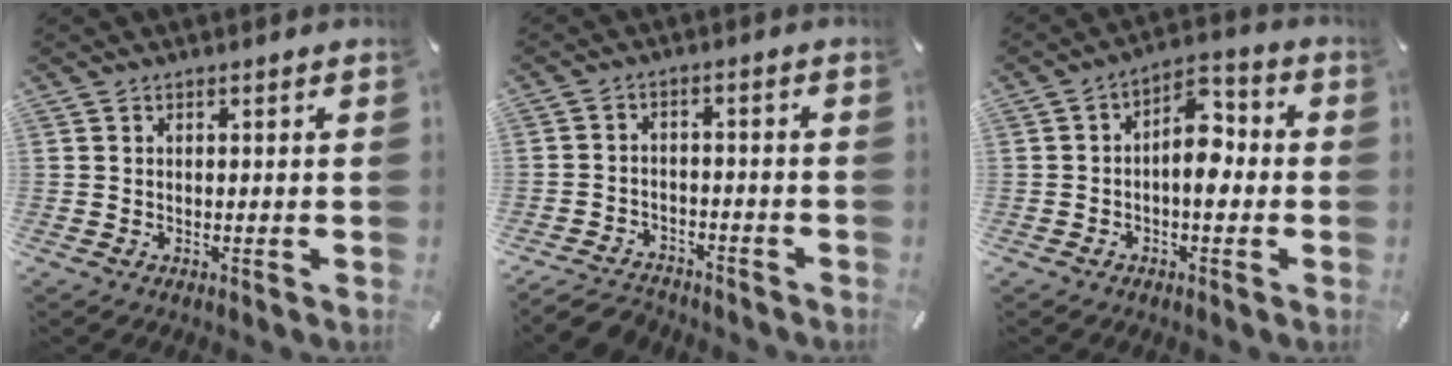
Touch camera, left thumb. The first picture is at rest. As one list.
[{"total": 5.6, "force": [-4.9, 2.3, 1.5], "torque": [-0.030, 0.025, -0.096]}, {"total": 8.3, "force": [-1.2, 4.6, 6.8], "torque": [-0.110, 0.011, -0.024]}]